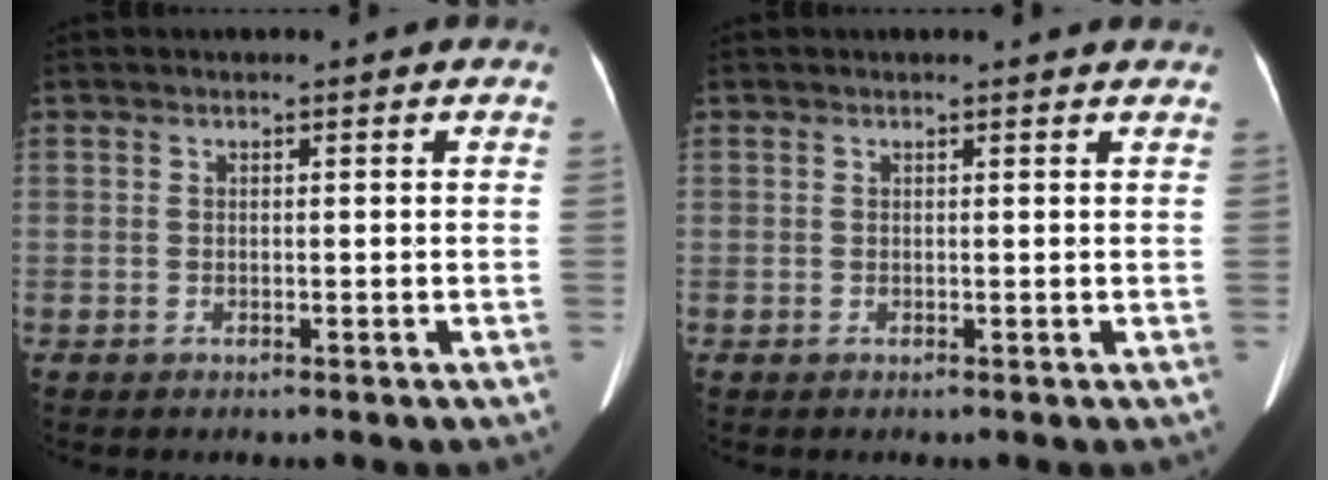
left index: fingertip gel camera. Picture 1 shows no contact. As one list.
[{"total": 1.9, "force": [1.9, 0.1, 0.3], "torque": [-0.010, 0.001, 0.012]}]